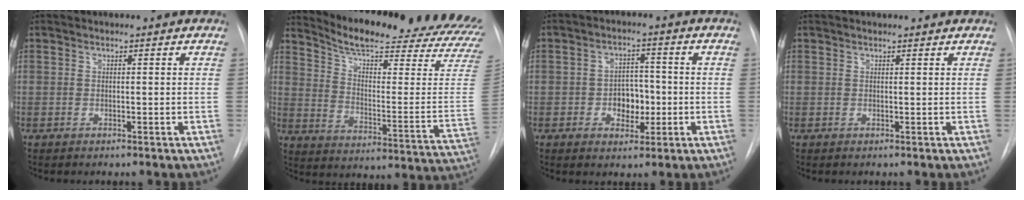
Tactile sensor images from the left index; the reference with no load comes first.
{"total": 27.5, "force": [25.2, 1.6, 11.0], "torque": [-0.168, -0.116, 0.317]}
{"total": 5.2, "force": [-1.1, 3.6, 3.6], "torque": [-0.052, 0.010, -0.013]}
{"total": 1.7, "force": [1.6, 0.2, 0.4], "torque": [-0.011, 0.013, 0.021]}